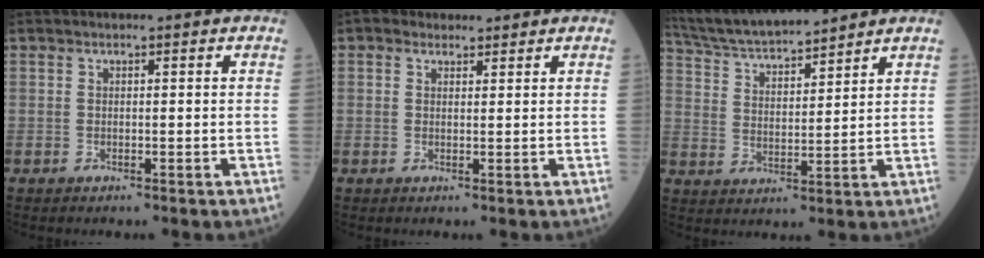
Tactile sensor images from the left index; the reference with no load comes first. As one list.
[{"total": 2.4, "force": [1.8, 1.5, 0.5], "torque": [-0.004, 0.016, 0.026]}, {"total": 13.7, "force": [12.6, 1.5, 5.2], "torque": [-0.097, 0.021, 0.228]}]